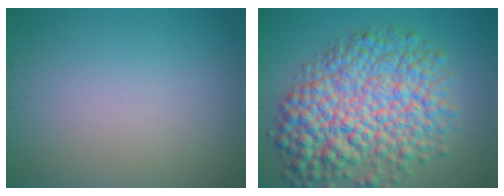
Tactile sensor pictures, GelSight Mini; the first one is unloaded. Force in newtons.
{"total": 10.8, "press": 10.8, "slide": 0.2}